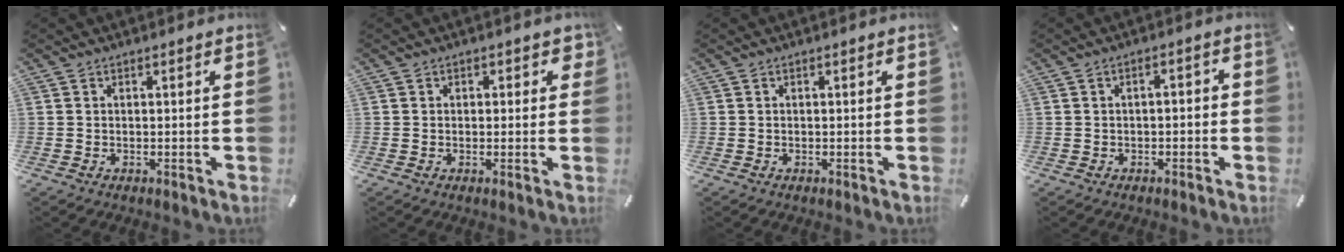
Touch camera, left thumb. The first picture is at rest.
{"total": 1.6, "force": [0.2, 1.4, 0.7], "torque": [0.009, -0.002, -0.003]}
{"total": 0.0}
{"total": 2.1, "force": [-1.5, 1.0, 1.1], "torque": [-0.019, 0.013, -0.031]}